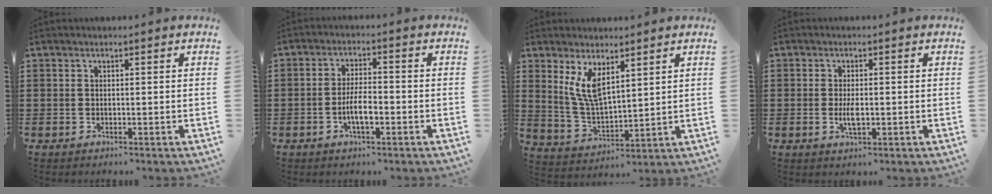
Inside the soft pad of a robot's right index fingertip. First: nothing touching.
{"total": 5.0, "force": [-1.7, 1.5, 4.4], "torque": [-0.095, -0.001, -0.036]}
{"total": 6.8, "force": [3.5, 2.6, 5.3], "torque": [-0.127, -0.015, 0.059]}
{"total": 3.1, "force": [-0.4, 1.1, 2.9], "torque": [-0.059, -0.003, -0.009]}